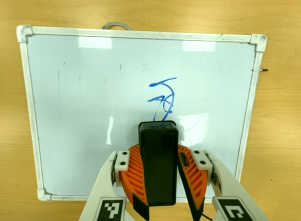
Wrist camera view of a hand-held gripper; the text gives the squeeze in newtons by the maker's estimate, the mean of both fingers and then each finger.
{"total": 9.4, "left": 9.9, "right": 8.8}